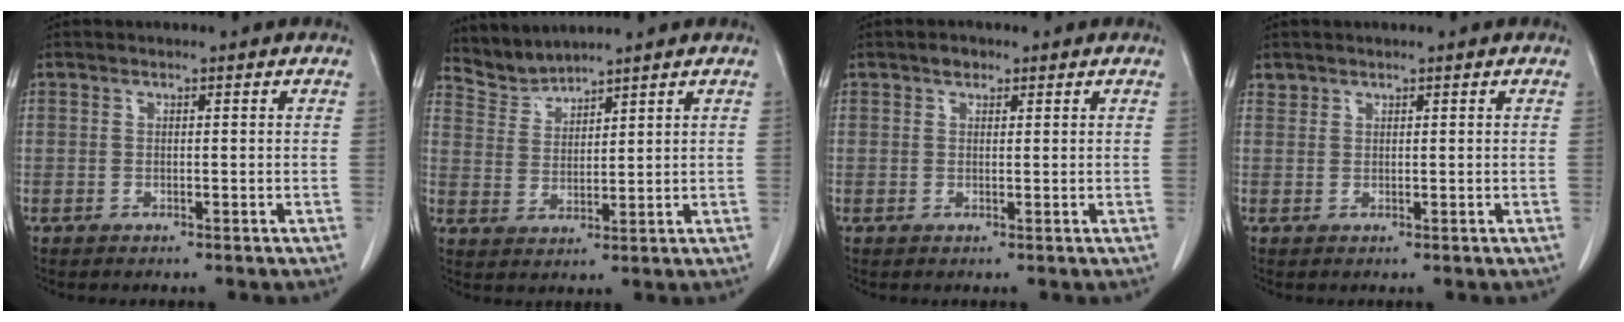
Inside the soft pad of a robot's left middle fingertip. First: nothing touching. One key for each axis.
{"total": 4.1, "fx": 4.0, "fy": -0.1, "fz": -0.9, "tx": 0.012, "ty": 0.000, "tz": 0.090}
{"total": 1.4, "fx": 0.9, "fy": 0.9, "fz": 0.5, "tx": -0.011, "ty": 0.004, "tz": 0.012}
{"total": 0.9, "fx": 0.8, "fy": 0.4, "fz": -0.1, "tx": 0.005, "ty": 0.004, "tz": 0.014}